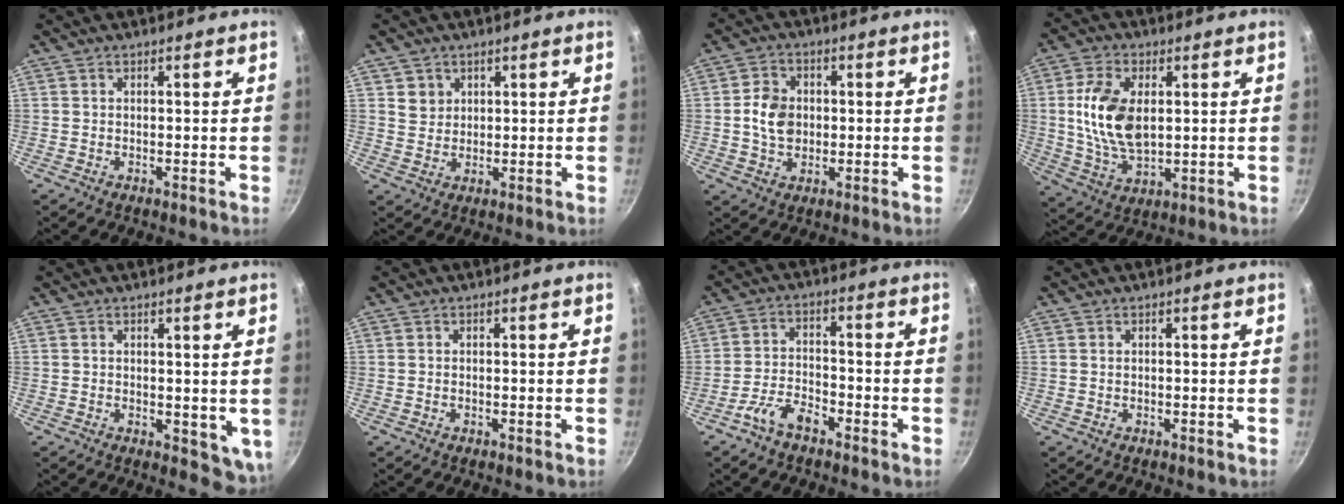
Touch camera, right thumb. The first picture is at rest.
{"total": 3.4, "force": [1.4, 3.0, 0.7], "torque": [0.008, 0.003, 0.029]}
{"total": 7.1, "force": [0.1, 5.6, 4.4], "torque": [-0.063, 0.008, -0.005]}
{"total": 13.4, "force": [1.8, 7.9, 10.6], "torque": [-0.194, -0.008, 0.036]}
{"total": 5.3, "force": [1.0, 3.1, 4.2], "torque": [-0.048, -0.014, 0.019]}
{"total": 0.0}
{"total": 6.0, "force": [-4.1, 2.7, 3.4], "torque": [-0.062, 0.039, -0.081]}
{"total": 0.0}